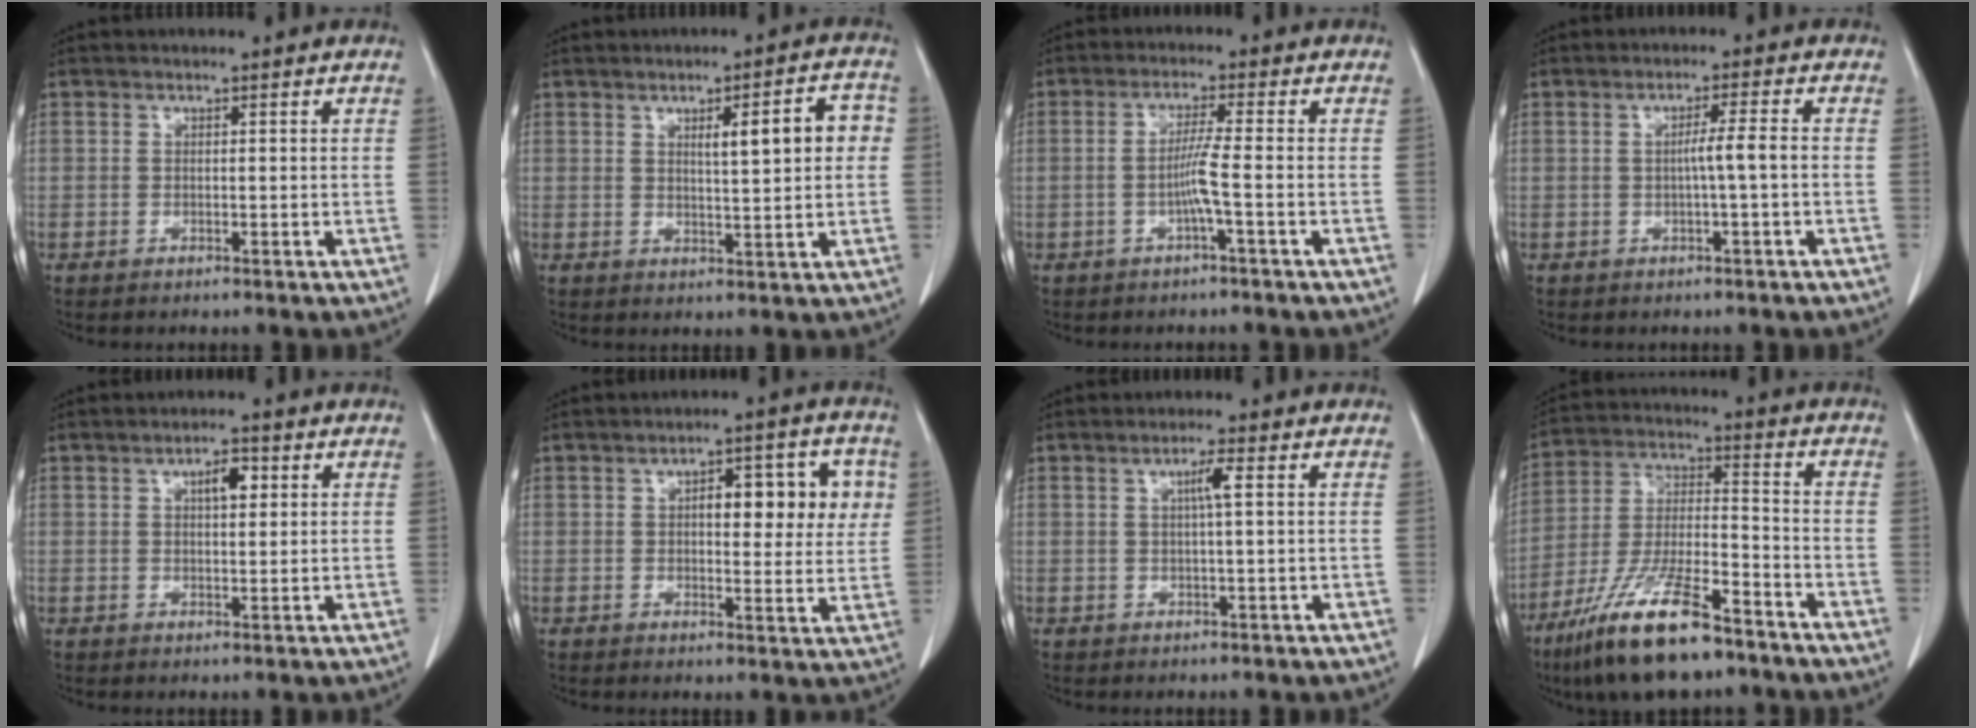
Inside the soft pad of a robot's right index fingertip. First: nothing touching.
{"total": 7.5, "force": [1.6, 1.5, 7.1], "torque": [-0.099, 0.018, 0.023]}
{"total": 4.0, "force": [-1.2, -0.8, 3.7], "torque": [-0.077, 0.001, -0.024]}
{"total": 3.1, "force": [-0.5, -0.4, 3.0], "torque": [-0.050, 0.004, -0.008]}
{"total": 3.5, "force": [1.2, 1.4, 3.0], "torque": [-0.048, 0.005, 0.018]}
{"total": 10.2, "force": [2.5, 3.9, 9.1], "torque": [-0.110, 0.024, 0.030]}
{"total": 2.7, "force": [0.6, -0.1, 2.6], "torque": [-0.047, 0.002, 0.009]}
{"total": 16.2, "force": [-11.2, 3.5, 11.2], "torque": [-0.233, -0.021, -0.207]}